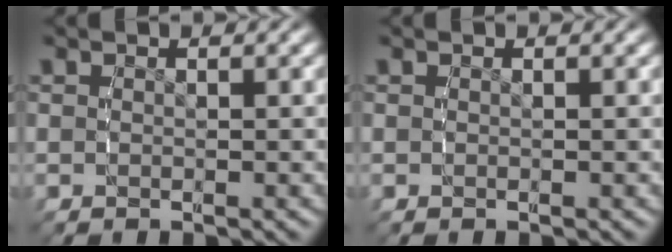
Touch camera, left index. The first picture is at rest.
{"total": 0.0}